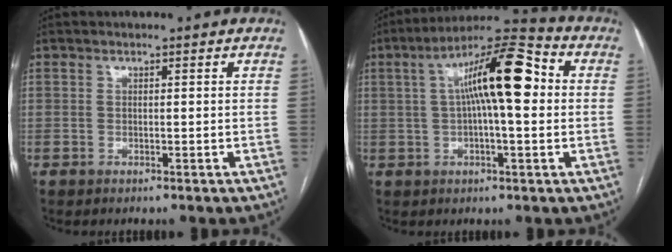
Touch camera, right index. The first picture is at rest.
{"total": 14.1, "force": [2.1, 2.8, 13.6], "torque": [-0.228, 0.040, 0.026]}